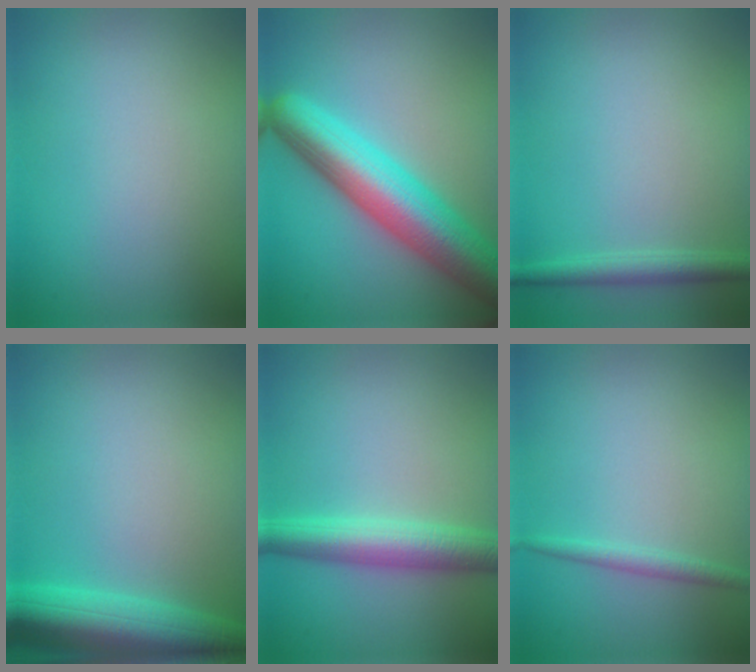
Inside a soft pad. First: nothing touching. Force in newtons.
{"total": 9.3, "press": 9.3, "slide": 0.4}
{"total": 2.0, "press": 2.0, "slide": 0.1}
{"total": 8.2, "press": 8.1, "slide": 0.4}
{"total": 4.7, "press": 4.7, "slide": 0.1}
{"total": 1.3, "press": 1.3, "slide": 0.1}